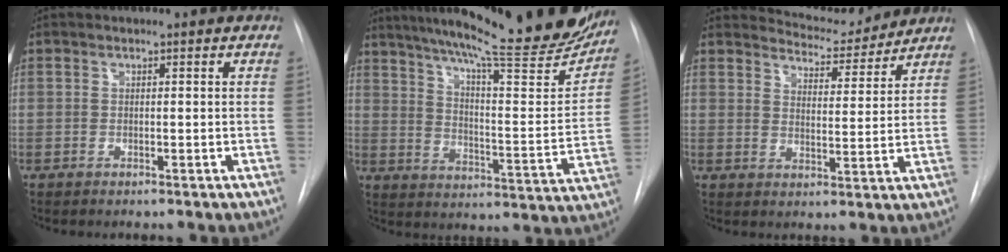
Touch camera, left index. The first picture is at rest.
{"total": 26.3, "force": [22.2, 2.9, 13.8], "torque": [-0.211, -0.053, 0.291]}
{"total": 7.8, "force": [7.7, 1.3, 0.2], "torque": [-0.004, -0.012, 0.108]}